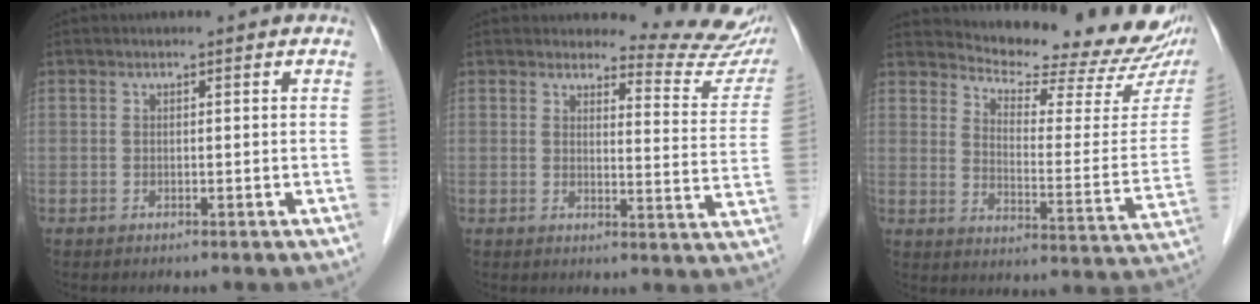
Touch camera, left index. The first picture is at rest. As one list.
[{"total": 11.6, "force": [11.4, 1.7, 1.7], "torque": [0.001, -0.086, 0.105]}, {"total": 20.2, "force": [18.8, 3.3, 6.9], "torque": [-0.096, -0.083, 0.228]}]